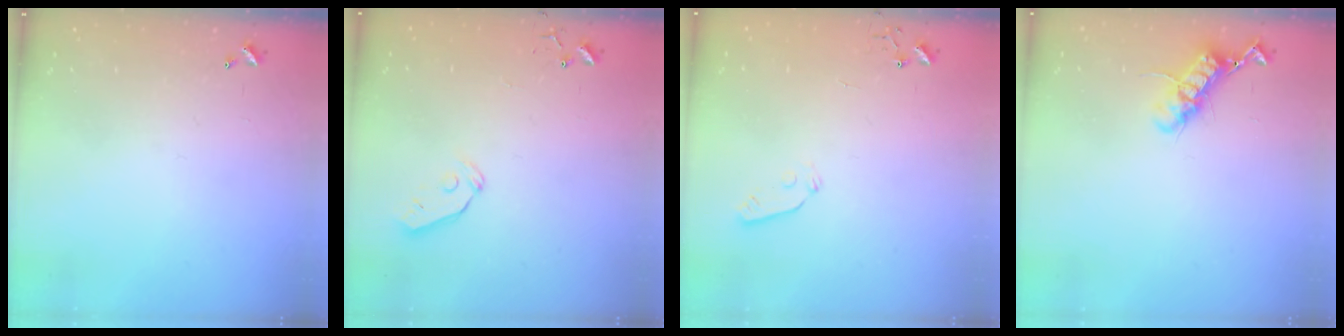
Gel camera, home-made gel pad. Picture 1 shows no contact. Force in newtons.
{"total": 5.6, "press": 5.6, "slide": 0.7}
{"total": 3.7, "press": 3.7, "slide": 0.4}
{"total": 11.9, "press": 11.8, "slide": 0.9}